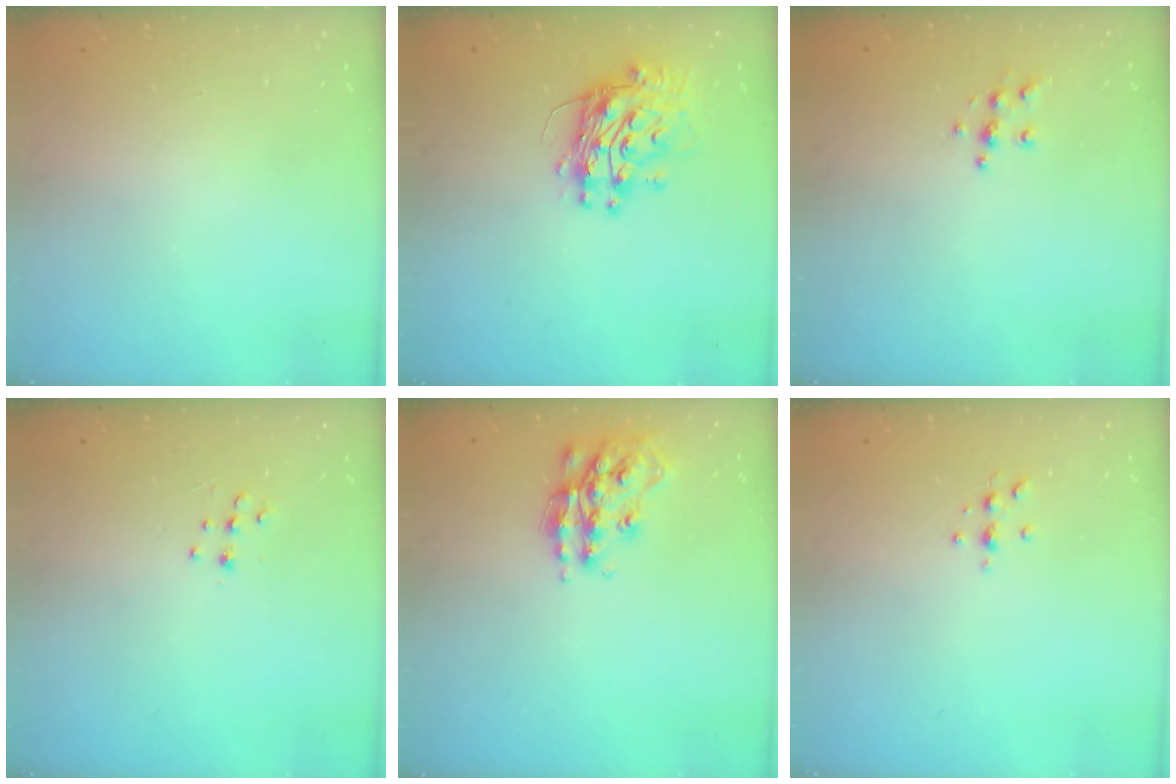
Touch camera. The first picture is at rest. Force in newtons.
{"total": 11.7, "press": 11.6, "slide": 1.2}
{"total": 5.9, "press": 5.9, "slide": 0.5}
{"total": 5.3, "press": 5.2, "slide": 0.7}
{"total": 15.9, "press": 15.9, "slide": 0.9}
{"total": 4.3, "press": 4.3, "slide": 0.6}